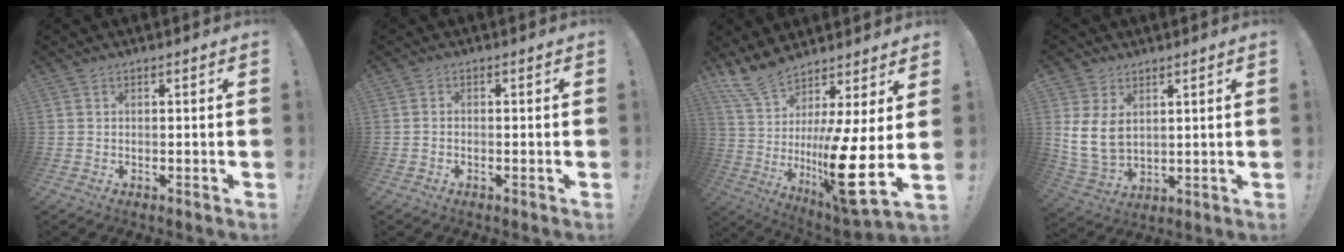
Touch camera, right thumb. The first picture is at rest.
{"total": 0.7, "force": [-0.6, 0.2, 0.3], "torque": [-0.003, 0.001, -0.012]}
{"total": 17.1, "force": [0.5, 1.6, 17.0], "torque": [-0.315, -0.049, 0.011]}
{"total": 10.2, "force": [2.9, 7.3, 6.5], "torque": [-0.135, -0.021, 0.062]}